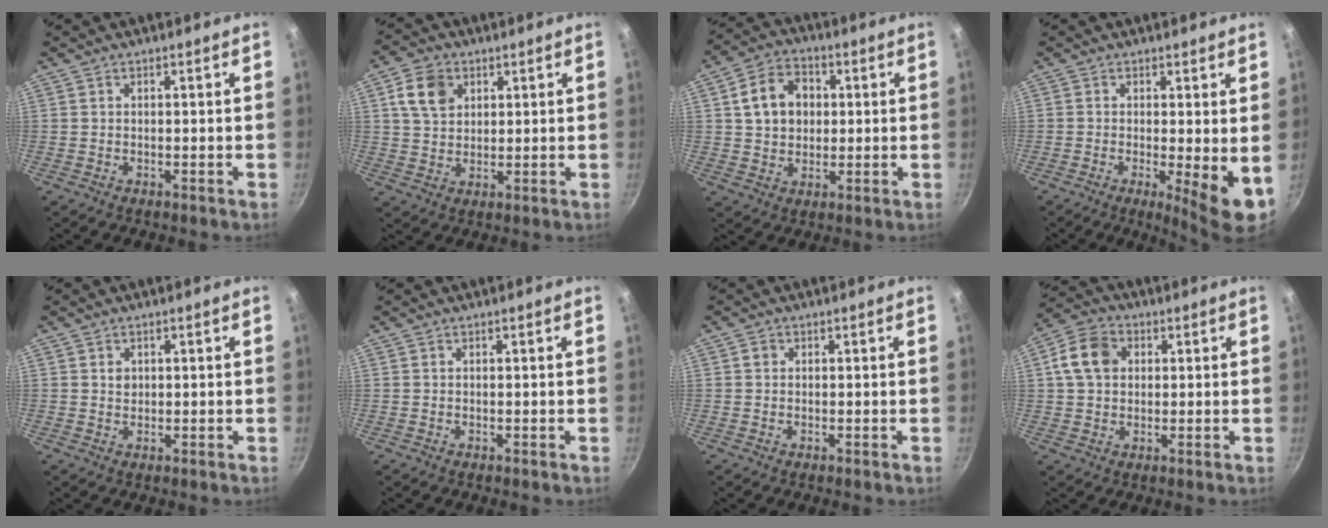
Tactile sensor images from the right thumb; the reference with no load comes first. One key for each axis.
{"total": 8.0, "fx": 3.0, "fy": 6.0, "fz": 4.4, "tx": -0.062, "ty": 0.002, "tz": 0.053}
{"total": 10.7, "fx": 2.1, "fy": 8.4, "fz": 6.3, "tx": -0.086, "ty": 0.014, "tz": 0.030}
{"total": 7.0, "fx": -0.7, "fy": 1.3, "fz": 6.9, "tx": -0.094, "ty": -0.015, "tz": -0.005}
{"total": 1.5, "fx": 0.5, "fy": 1.3, "fz": 0.6, "tx": -0.006, "ty": 0.000, "tz": 0.007}
{"total": 0.0}
{"total": 1.3, "fx": 0.3, "fy": 1.1, "fz": 0.5, "tx": -0.007, "ty": 0.004, "tz": 0.003}
{"total": 9.0, "fx": 1.8, "fy": 7.1, "fz": 5.2, "tx": -0.081, "ty": 0.013, "tz": 0.021}